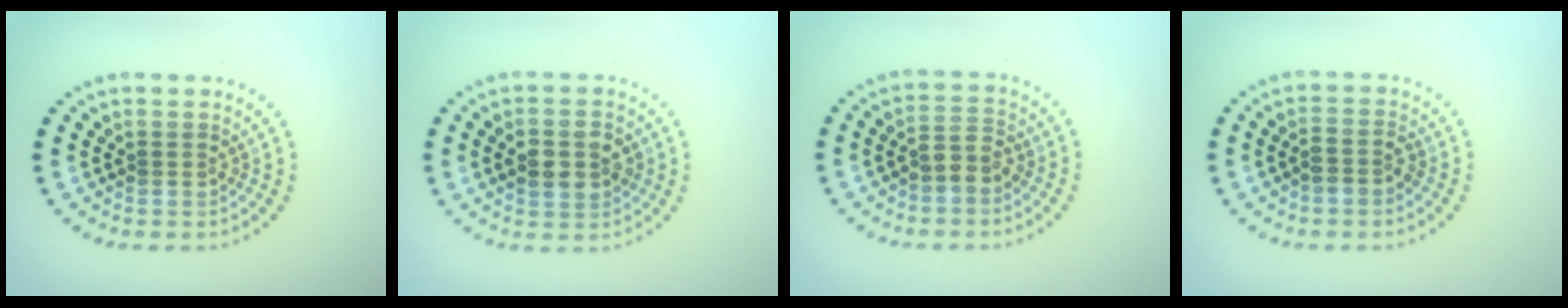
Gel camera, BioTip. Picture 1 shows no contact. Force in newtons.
{"total": 3.8, "press": 3.8, "slide": 0.2}
{"total": 2.4, "press": 2.2, "slide": 1.0}
{"total": 1.9, "press": 1.7, "slide": 1.0}